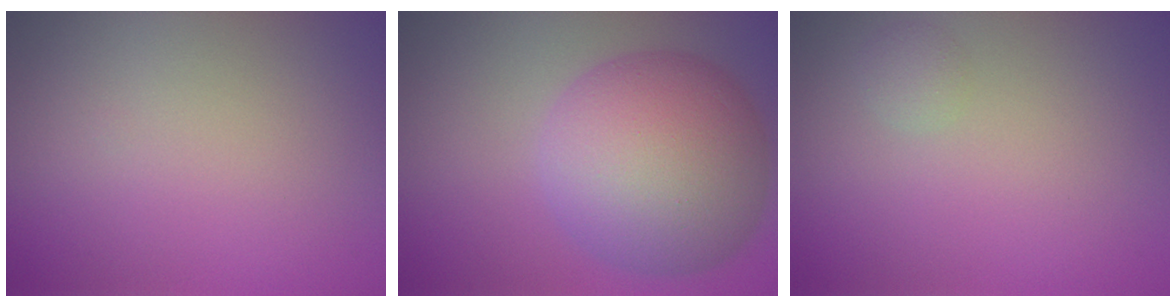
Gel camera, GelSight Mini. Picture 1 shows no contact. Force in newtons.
{"total": 10.8, "press": 10.8, "slide": 0.3}
{"total": 0.8, "press": 0.8, "slide": 0.0}